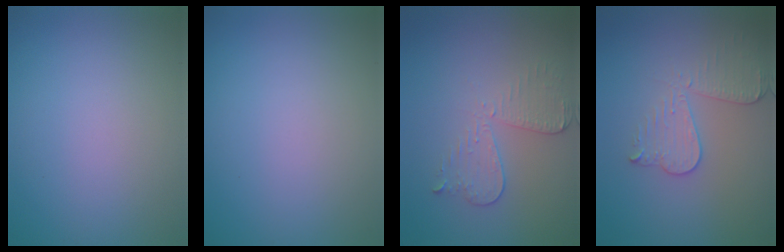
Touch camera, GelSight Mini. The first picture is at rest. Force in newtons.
{"total": 0.0}
{"total": 2.9, "press": 2.6, "slide": 1.4}
{"total": 3.3, "press": 2.9, "slide": 1.4}